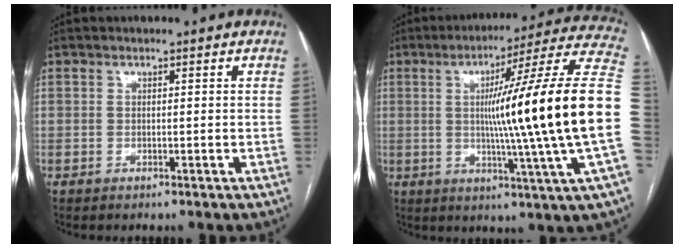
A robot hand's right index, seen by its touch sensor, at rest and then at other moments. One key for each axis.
{"total": 25.2, "fx": -0.4, "fy": -2.4, "fz": 25.1, "tx": -0.298, "ty": 0.003, "tz": -0.028}